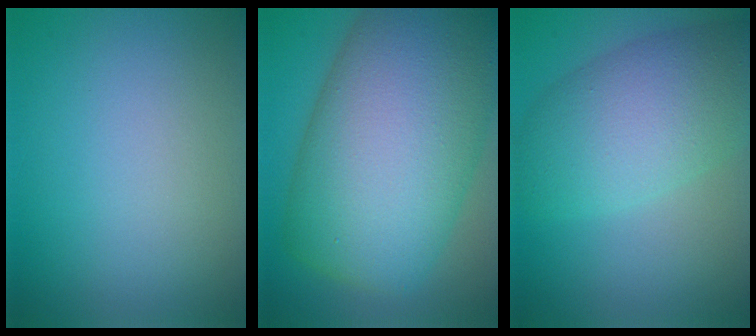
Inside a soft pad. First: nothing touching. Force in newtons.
{"total": 16.9, "press": 16.9, "slide": 0.7}
{"total": 7.0, "press": 7.0, "slide": 0.3}